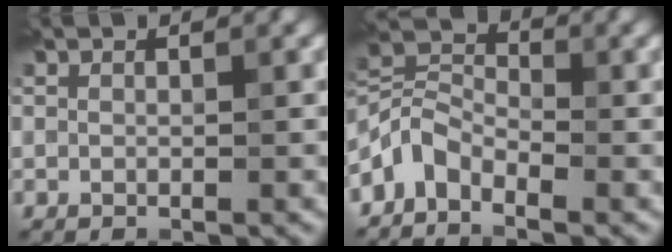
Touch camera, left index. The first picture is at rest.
{"total": 3.9, "force": [-2.9, 2.0, 1.6], "torque": [-0.036, 0.008, -0.075]}